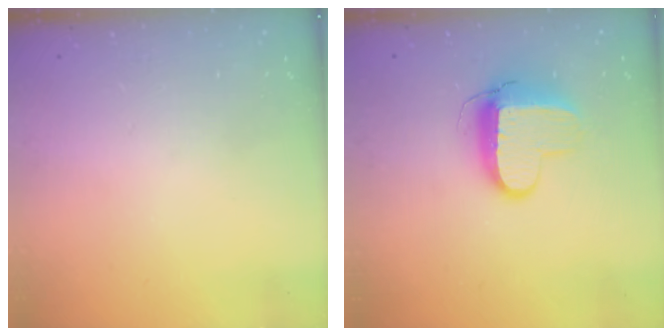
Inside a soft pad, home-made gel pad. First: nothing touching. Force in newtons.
{"total": 10.3, "press": 10.2, "slide": 1.0}